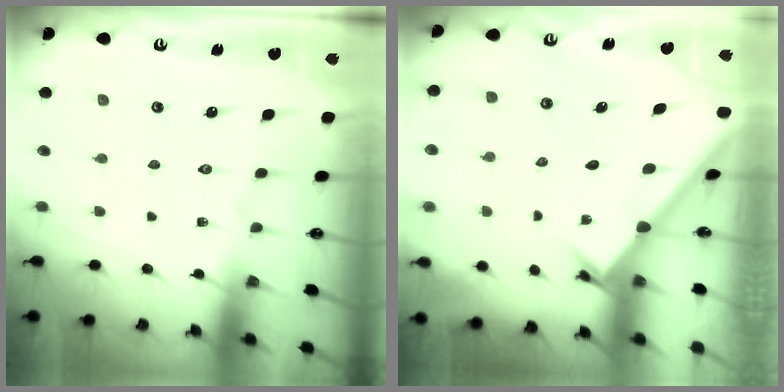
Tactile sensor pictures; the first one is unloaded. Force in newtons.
{"total": 1.7, "press": 1.7, "slide": 0.2}